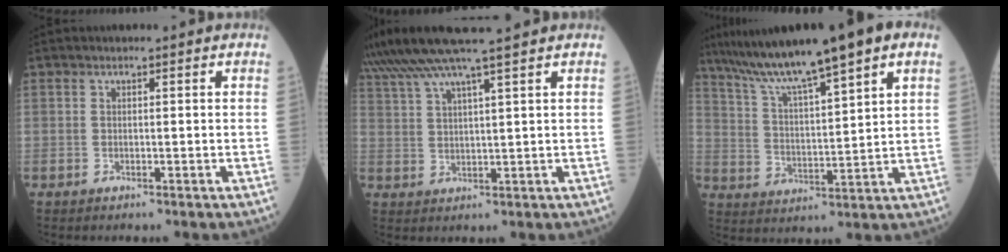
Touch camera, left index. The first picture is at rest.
{"total": 11.8, "force": [9.8, -1.5, 6.3], "torque": [-0.116, 0.023, 0.166]}
{"total": 15.7, "force": [11.3, 0.5, 10.9], "torque": [-0.180, 0.025, 0.188]}